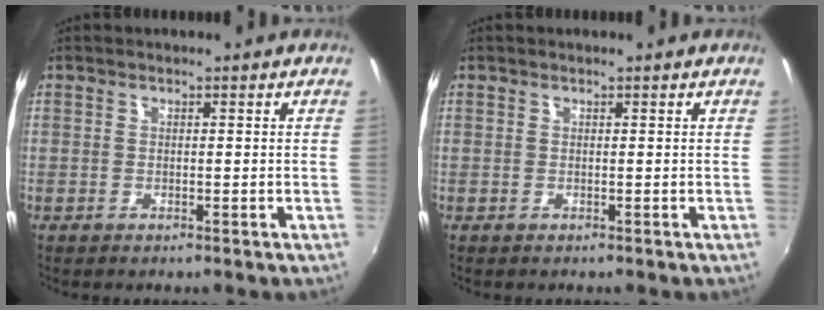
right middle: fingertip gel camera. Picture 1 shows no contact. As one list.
[{"total": 0.0}]